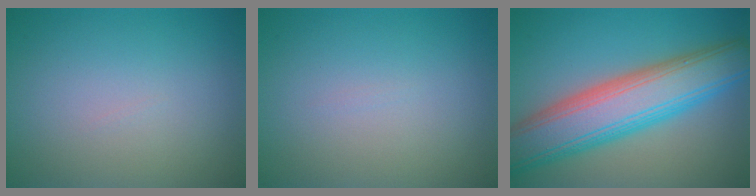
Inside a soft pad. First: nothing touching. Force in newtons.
{"total": 0.0}
{"total": 10.1, "press": 10.1, "slide": 0.4}